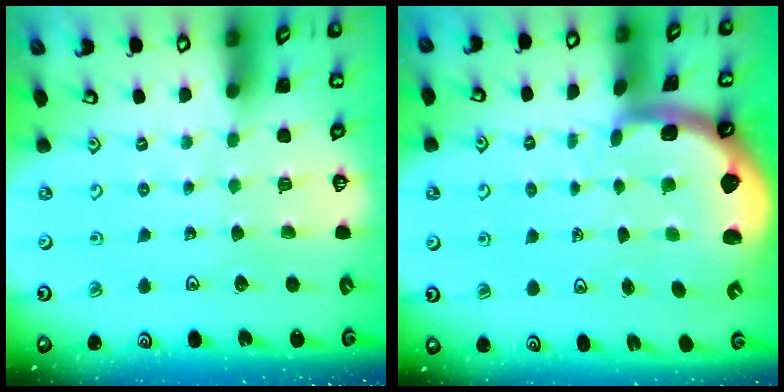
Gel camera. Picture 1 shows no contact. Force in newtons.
{"total": 3.5, "press": 2.4, "slide": 2.6}